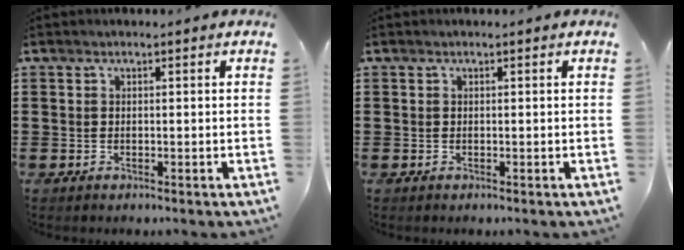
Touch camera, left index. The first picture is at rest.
{"total": 0.0}